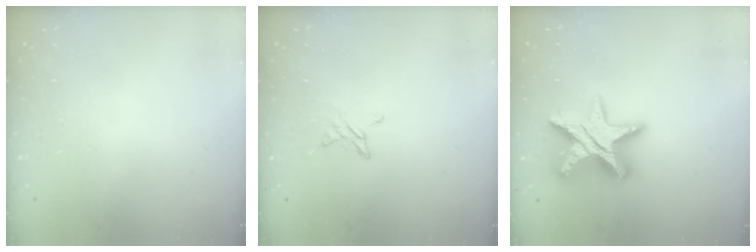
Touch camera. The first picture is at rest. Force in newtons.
{"total": 2.9, "press": 2.9, "slide": 0.3}
{"total": 17.0, "press": 16.9, "slide": 1.2}